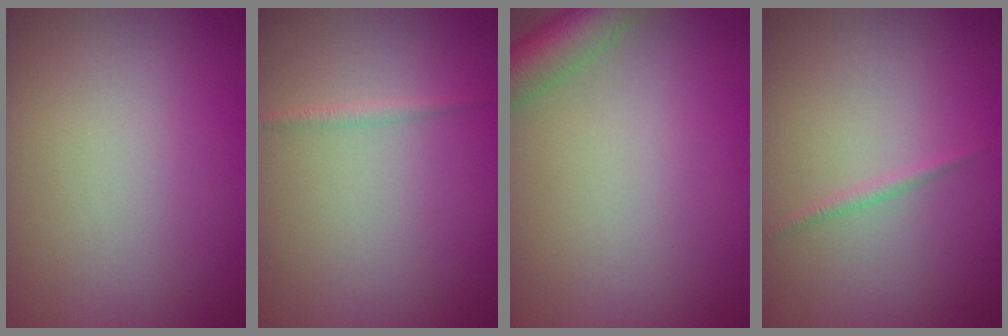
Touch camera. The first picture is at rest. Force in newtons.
{"total": 0.8, "press": 0.8, "slide": 0.1}
{"total": 4.9, "press": 4.8, "slide": 0.4}
{"total": 0.7, "press": 0.7, "slide": 0.1}